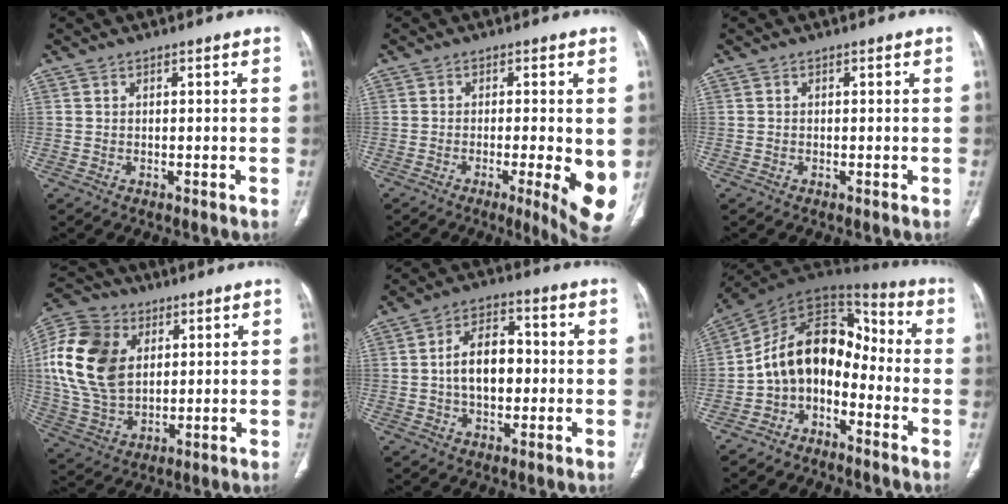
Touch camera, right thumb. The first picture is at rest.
{"total": 9.7, "force": [-2.0, 2.0, 9.2], "torque": [-0.125, -0.020, -0.028]}
{"total": 0.0}
{"total": 19.0, "force": [4.5, 13.2, 12.8], "torque": [-0.246, -0.003, 0.085]}
{"total": 10.2, "force": [-0.2, 6.5, 7.9], "torque": [-0.112, 0.025, -0.010]}
{"total": 13.0, "force": [-4.4, 9.0, 8.2], "torque": [-0.106, 0.102, -0.092]}